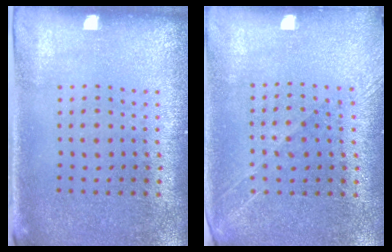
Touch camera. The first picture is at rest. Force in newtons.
{"total": 1.3, "press": 1.2, "slide": 0.6}